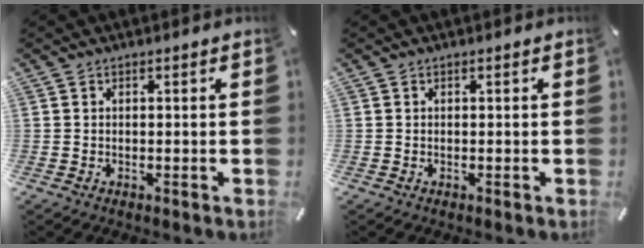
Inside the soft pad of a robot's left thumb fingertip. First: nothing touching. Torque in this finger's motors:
{"motor_torque": [0.03, 0.11, 0.01, -0.01, 0.00]}